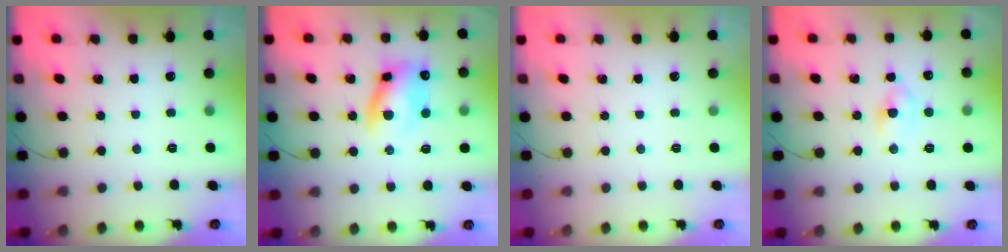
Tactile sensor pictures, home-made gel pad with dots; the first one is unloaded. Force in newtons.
{"total": 11.5, "press": 11.1, "slide": 2.8}
{"total": 0.0}
{"total": 2.7, "press": 2.5, "slide": 1.1}